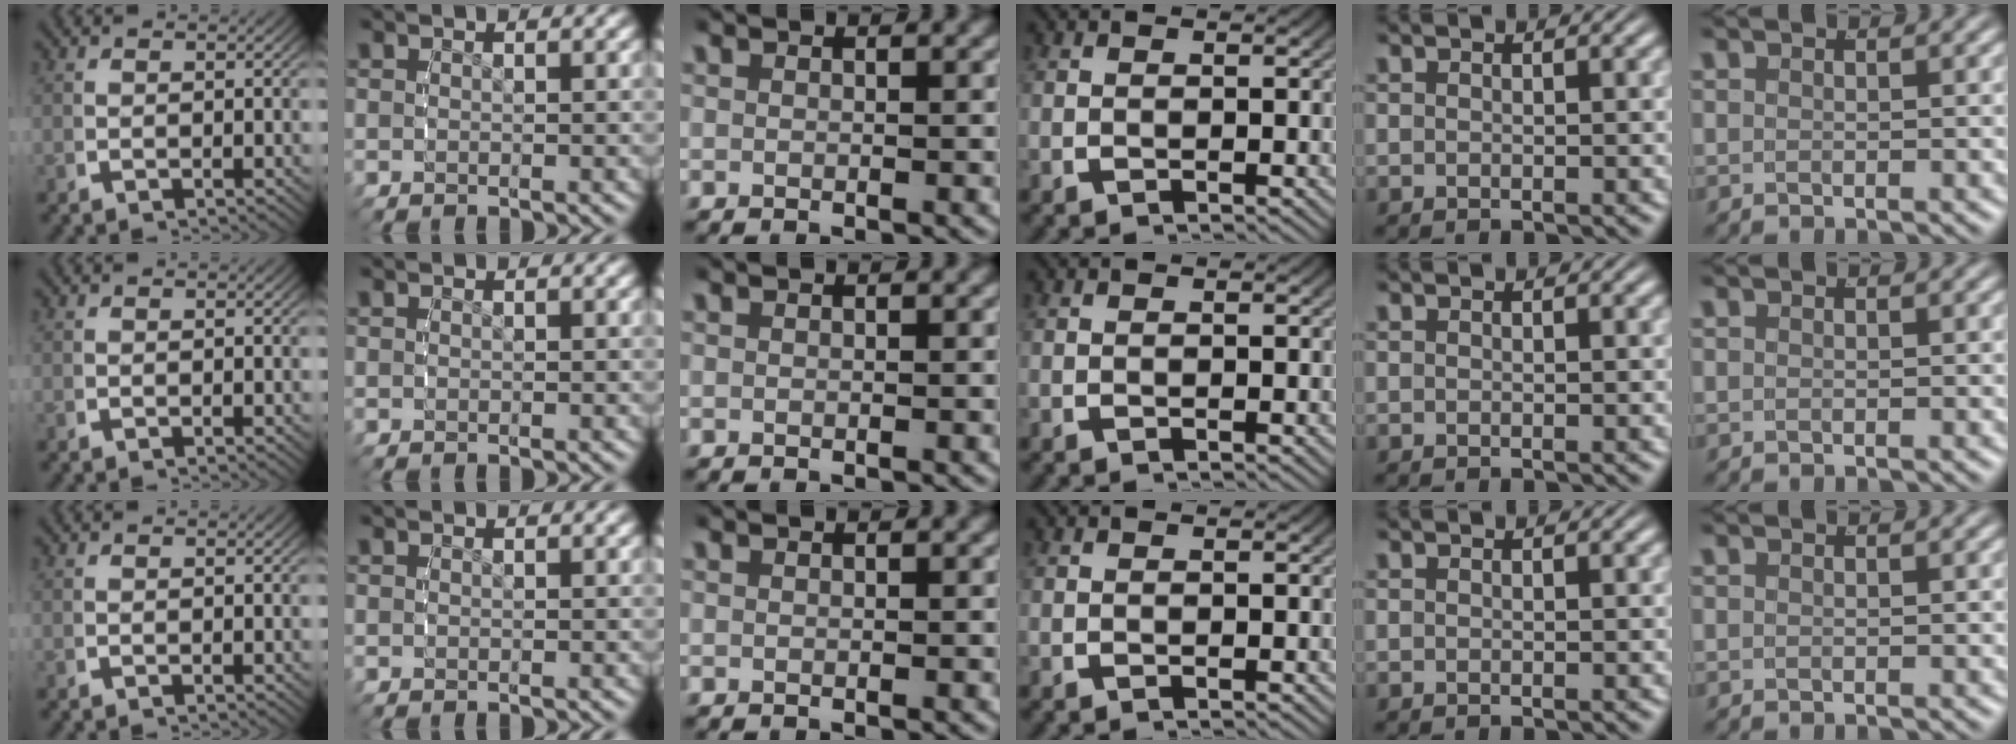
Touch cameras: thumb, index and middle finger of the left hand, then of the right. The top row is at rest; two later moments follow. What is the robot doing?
{"motion": "reach", "object": "plastic wrap"}